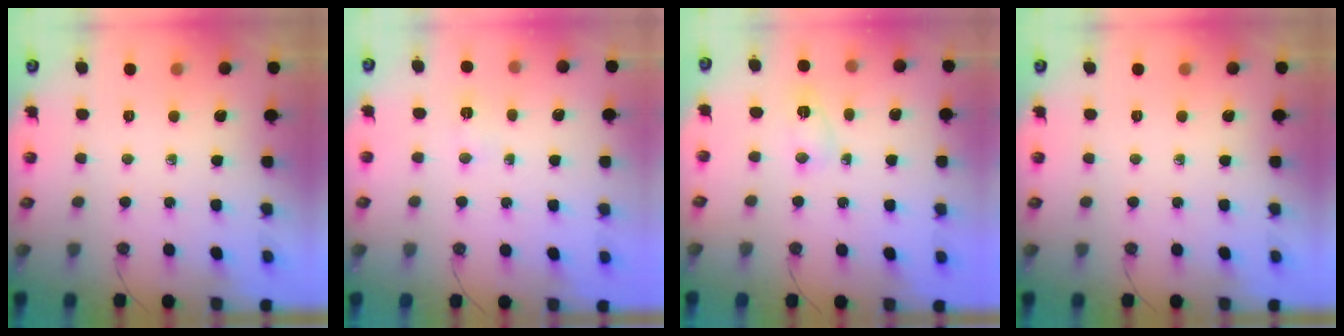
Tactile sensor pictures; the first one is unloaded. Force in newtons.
{"total": 2.9, "press": 2.7, "slide": 1.0}
{"total": 3.1, "press": 3.1, "slide": 0.3}
{"total": 0.0}